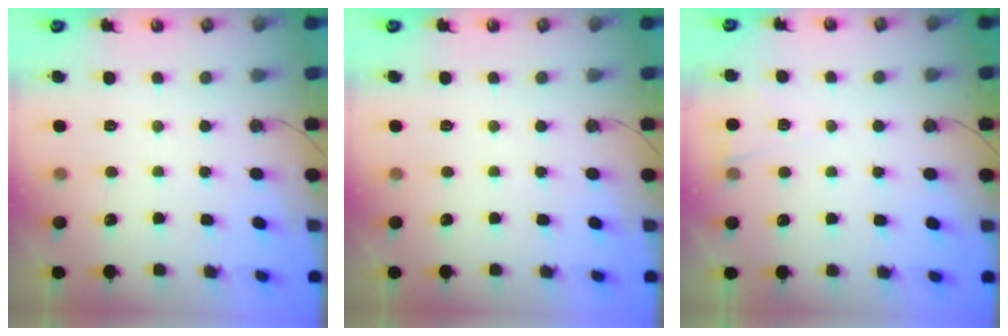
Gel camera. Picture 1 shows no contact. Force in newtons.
{"total": 0.0}
{"total": 2.7, "press": 2.1, "slide": 1.6}